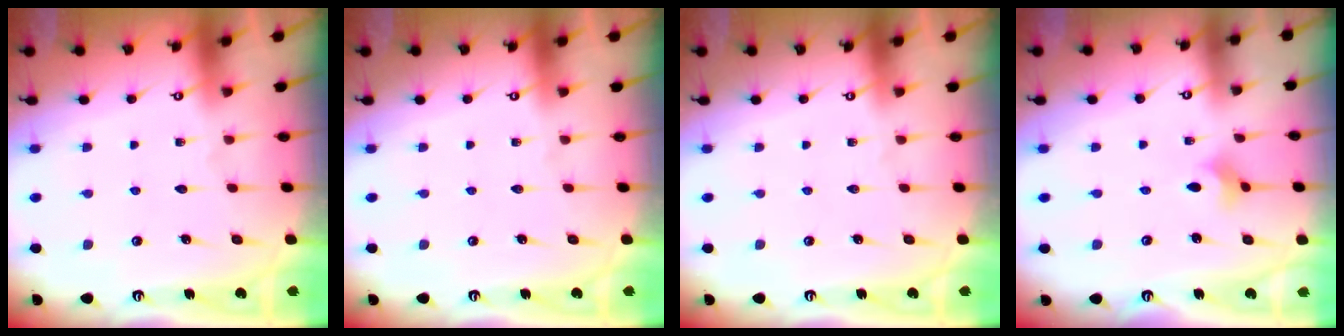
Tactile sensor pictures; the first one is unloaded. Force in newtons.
{"total": 0.0}
{"total": 0.0}
{"total": 2.2, "press": 2.2, "slide": 0.5}